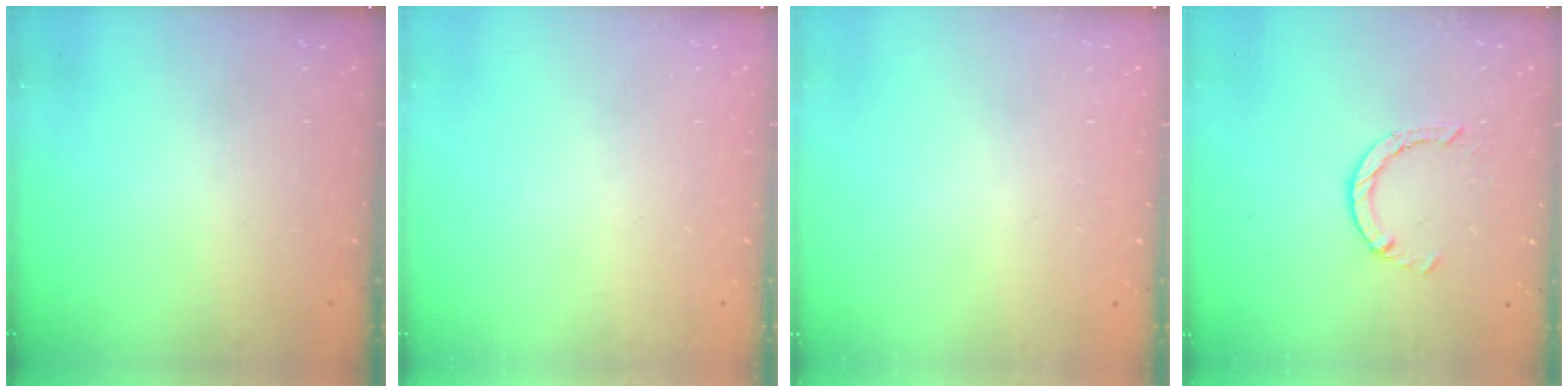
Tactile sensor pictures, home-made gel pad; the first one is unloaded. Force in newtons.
{"total": 0.0}
{"total": 2.6, "press": 2.6, "slide": 0.2}
{"total": 2.9, "press": 2.8, "slide": 0.4}